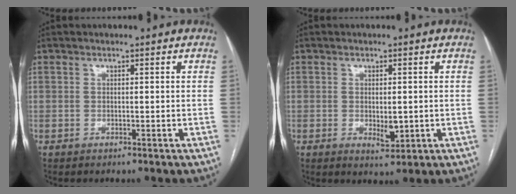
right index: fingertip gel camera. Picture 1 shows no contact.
{"total": 3.1, "force": [-0.3, 1.3, 2.7], "torque": [-0.045, -0.006, 0.001]}